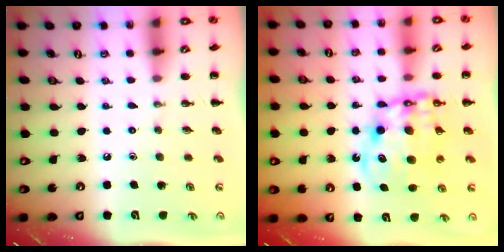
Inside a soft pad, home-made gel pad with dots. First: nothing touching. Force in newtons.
{"total": 12.6, "press": 12.2, "slide": 3.1}